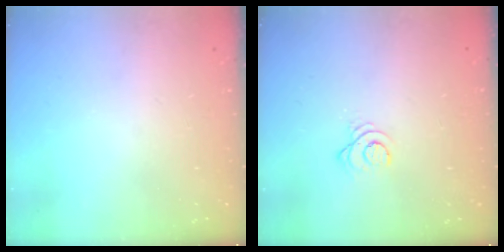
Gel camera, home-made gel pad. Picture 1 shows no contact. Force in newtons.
{"total": 3.1, "press": 3.1, "slide": 0.4}